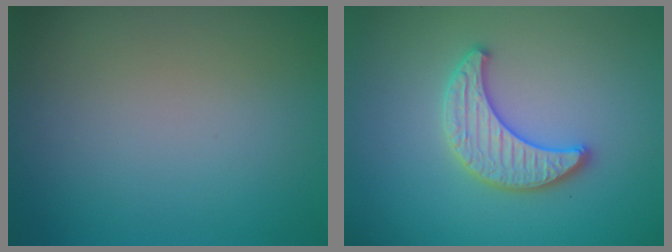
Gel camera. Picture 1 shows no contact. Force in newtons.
{"total": 3.5, "press": 3.4, "slide": 0.6}